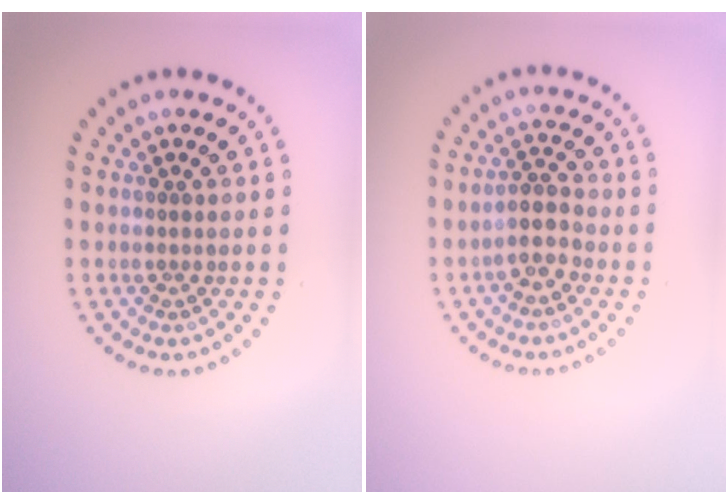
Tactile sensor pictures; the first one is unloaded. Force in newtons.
{"total": 2.4, "press": 2.1, "slide": 1.2}